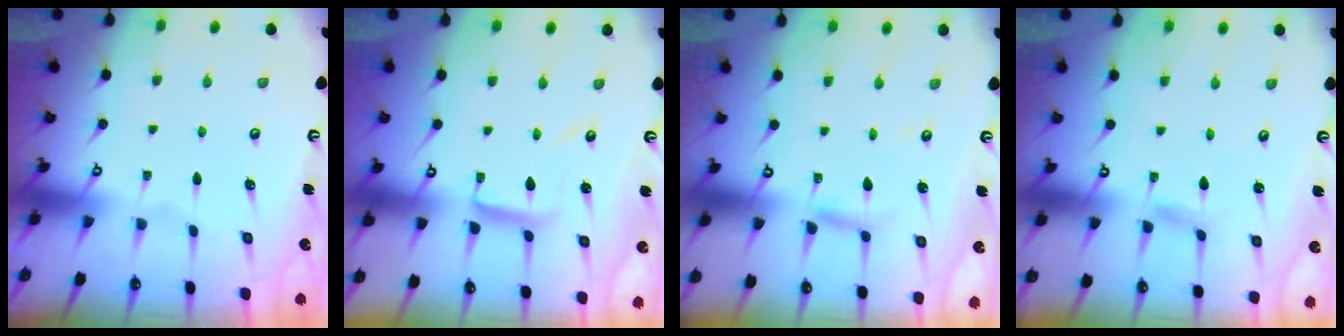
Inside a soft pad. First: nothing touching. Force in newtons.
{"total": 7.6, "press": 7.6, "slide": 0.5}
{"total": 3.8, "press": 3.8, "slide": 0.4}
{"total": 2.1, "press": 2.1, "slide": 0.2}